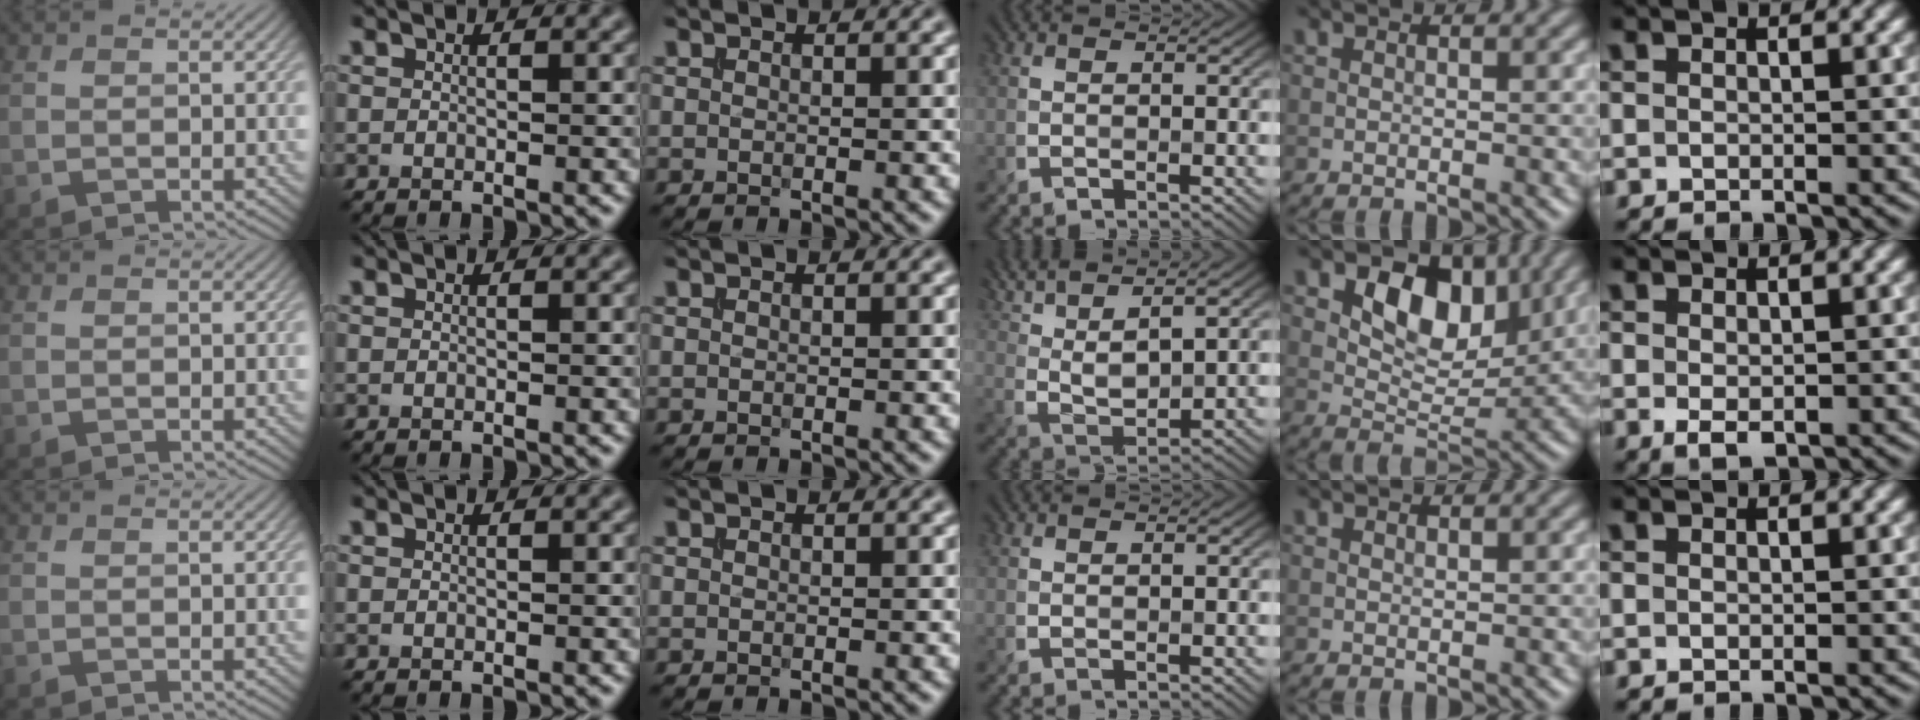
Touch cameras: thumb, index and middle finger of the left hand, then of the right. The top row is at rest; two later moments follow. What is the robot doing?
{"motion": "extract", "object": "file holder"}